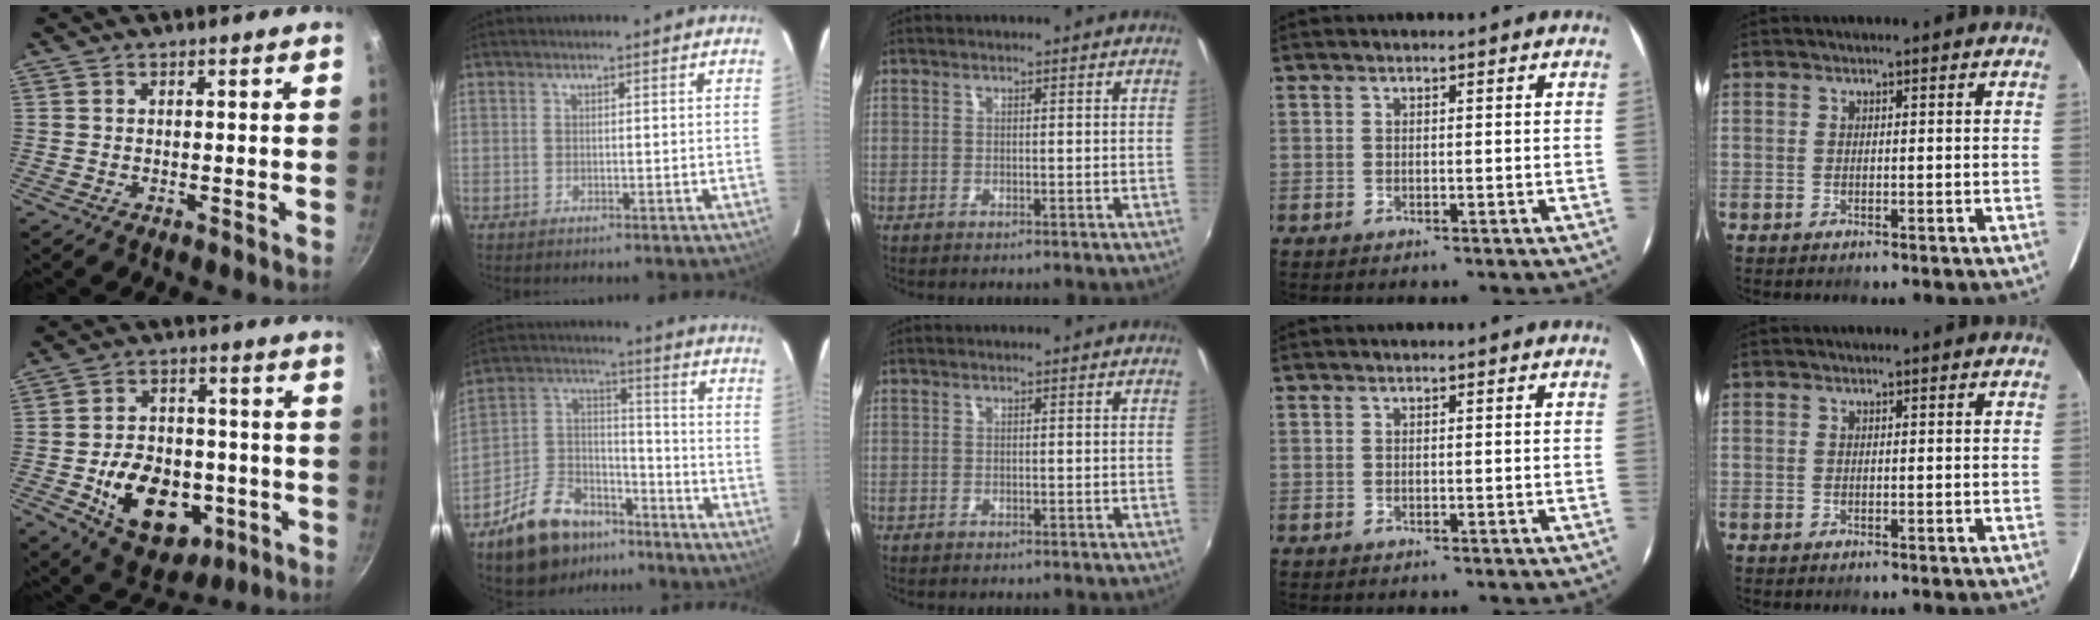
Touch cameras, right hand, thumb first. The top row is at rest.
{"thumb": {"total": 18.3, "force": [-4.9, 12.8, 12.2], "torque": [-0.154, 0.027, -0.058]}, "index": {"total": 15.5, "force": [-10.7, 9.1, 6.5], "torque": [-0.148, 0.046, -0.163]}}